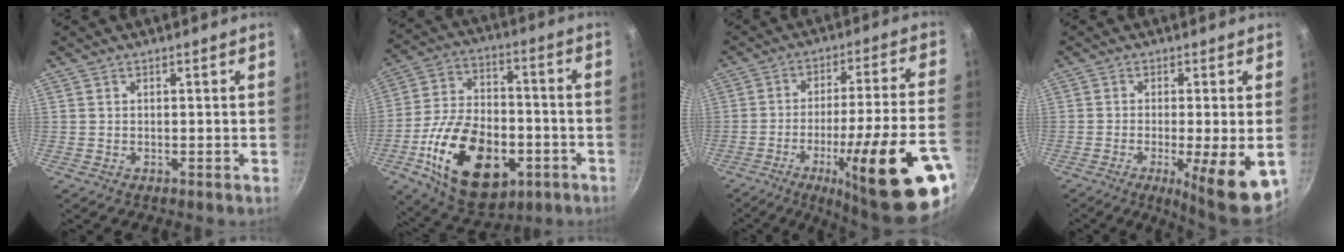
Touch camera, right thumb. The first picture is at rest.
{"total": 23.9, "force": [-7.8, 14.5, 17.3], "torque": [-0.277, 0.034, -0.115]}
{"total": 26.5, "force": [-11.0, 4.5, 23.7], "torque": [-0.314, 0.032, -0.159]}
{"total": 11.4, "force": [-3.0, 2.2, 10.8], "torque": [-0.153, -0.007, -0.037]}